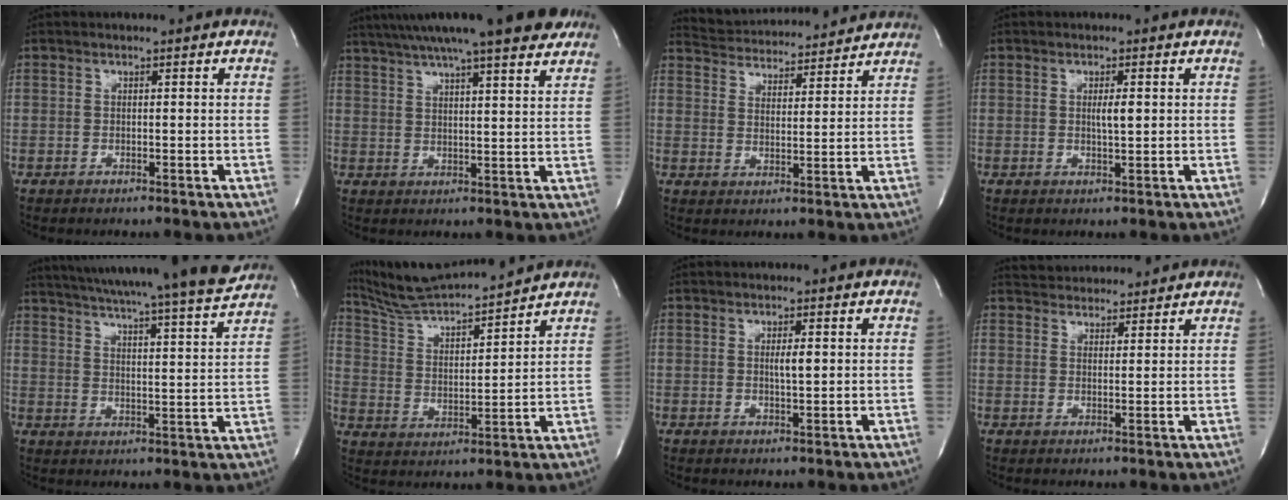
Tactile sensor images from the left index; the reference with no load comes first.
{"total": 18.7, "force": [15.2, 1.4, 10.8], "torque": [-0.181, 0.031, 0.211]}
{"total": 14.2, "force": [13.8, 1.8, 3.0], "torque": [-0.054, 0.023, 0.199]}
{"total": 2.1, "force": [0.4, 0.3, 2.1], "torque": [-0.038, 0.000, 0.005]}
{"total": 22.4, "force": [20.4, -1.2, 9.1], "torque": [-0.151, -0.044, 0.274]}
{"total": 15.3, "force": [14.5, 0.0, 4.9], "torque": [-0.102, 0.012, 0.248]}
{"total": 2.0, "force": [0.3, 0.2, 1.9], "torque": [-0.035, 0.000, 0.004]}
{"total": 7.4, "force": [7.1, 1.5, 1.2], "torque": [-0.020, 0.027, 0.101]}